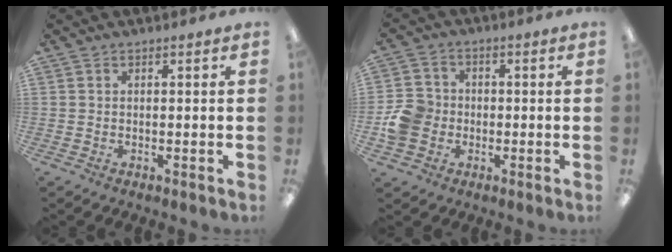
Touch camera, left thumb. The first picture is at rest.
{"total": 8.1, "force": [-1.3, 7.3, 3.2], "torque": [-0.059, 0.021, -0.022]}